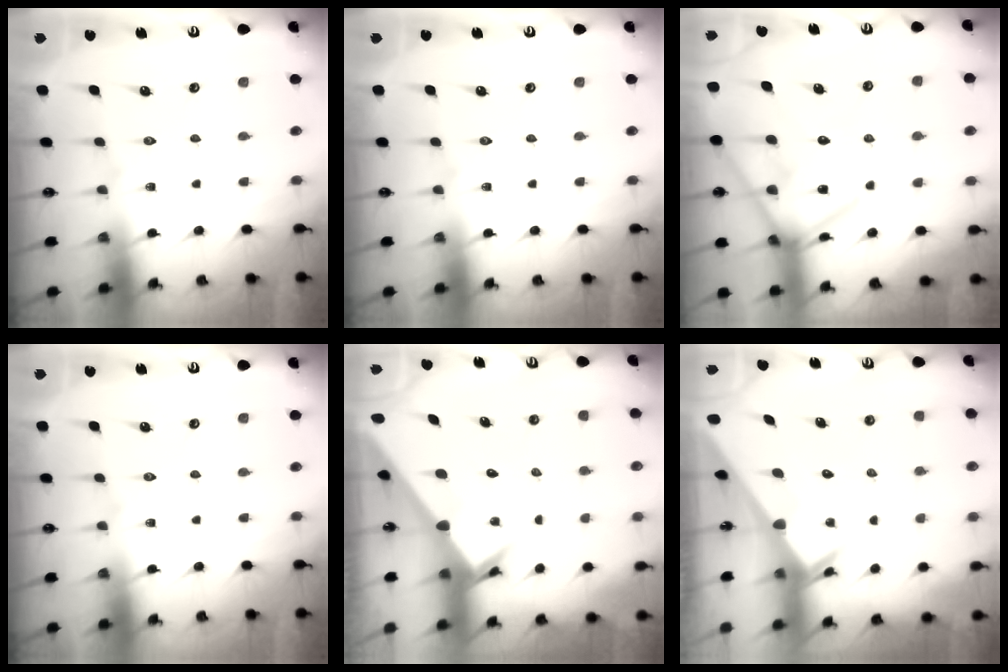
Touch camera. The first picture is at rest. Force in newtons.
{"total": 0.0}
{"total": 13.8, "press": 13.8, "slide": 1.0}
{"total": 0.0}
{"total": 3.4, "press": 3.4, "slide": 0.3}
{"total": 3.3, "press": 3.3, "slide": 0.4}